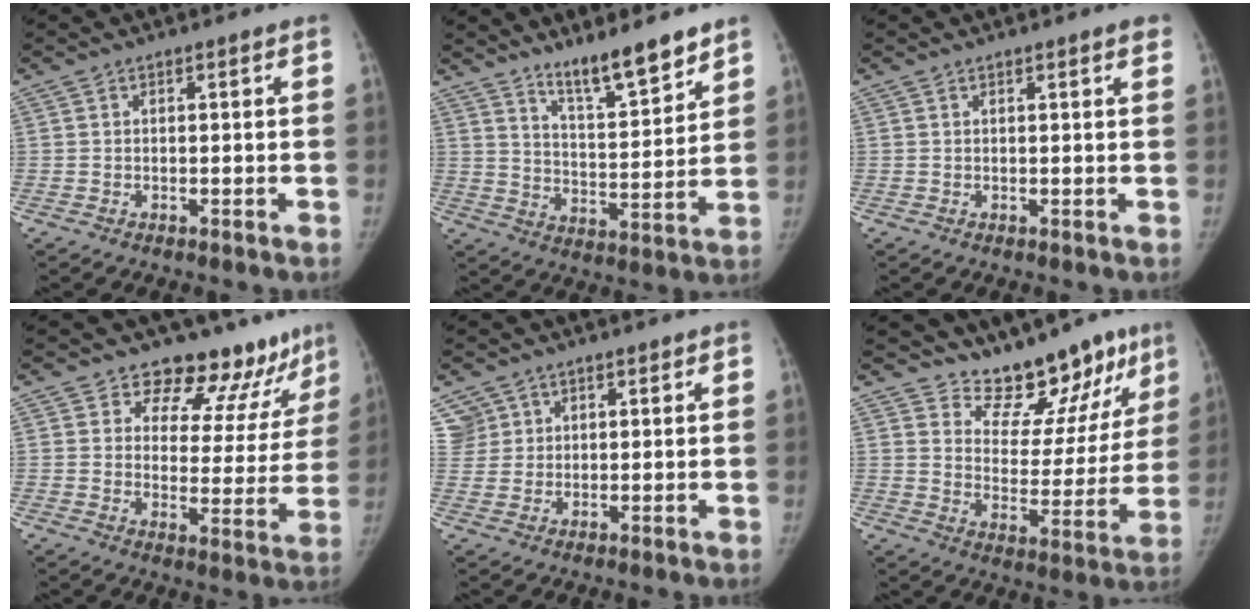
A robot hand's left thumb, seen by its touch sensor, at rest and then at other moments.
{"total": 11.3, "force": [9.0, 1.9, 6.4], "torque": [-0.090, -0.069, 0.157]}
{"total": 1.6, "force": [1.1, 0.2, 1.2], "torque": [-0.012, -0.001, 0.012]}
{"total": 14.6, "force": [12.4, 6.5, 4.3], "torque": [0.007, -0.089, 0.149]}
{"total": 4.1, "force": [2.4, 3.3, -0.2], "torque": [0.038, -0.014, 0.041]}
{"total": 15.2, "force": [12.8, 6.4, 5.0], "torque": [-0.012, -0.100, 0.183]}